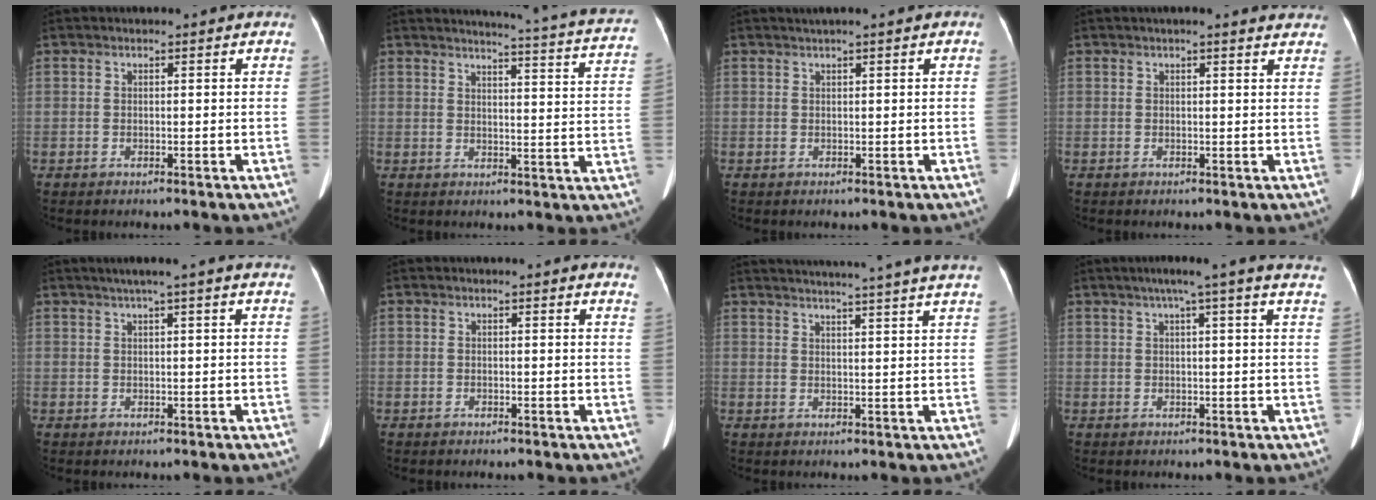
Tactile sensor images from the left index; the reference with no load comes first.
{"total": 18.7, "force": [17.7, -0.1, 6.1], "torque": [-0.077, -0.087, 0.183]}
{"total": 0.8, "force": [0.6, 0.1, 0.6], "torque": [-0.009, 0.017, 0.013]}
{"total": 5.1, "force": [4.6, 1.0, 1.9], "torque": [-0.015, 0.013, 0.033]}
{"total": 6.4, "force": [5.1, -0.8, 3.8], "torque": [-0.051, 0.025, 0.062]}
{"total": 2.7, "force": [2.5, 0.6, 0.6], "torque": [-0.012, -0.009, 0.004]}
{"total": 20.0, "force": [18.3, -1.5, 7.9], "torque": [-0.126, -0.025, 0.225]}
{"total": 13.3, "force": [10.6, -0.6, 8.0], "torque": [-0.117, 0.023, 0.118]}